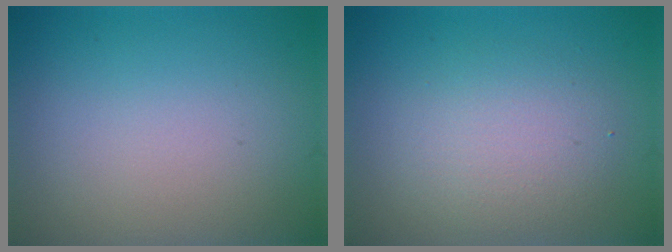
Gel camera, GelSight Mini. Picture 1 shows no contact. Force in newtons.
{"total": 3.4, "press": 3.4, "slide": 0.2}